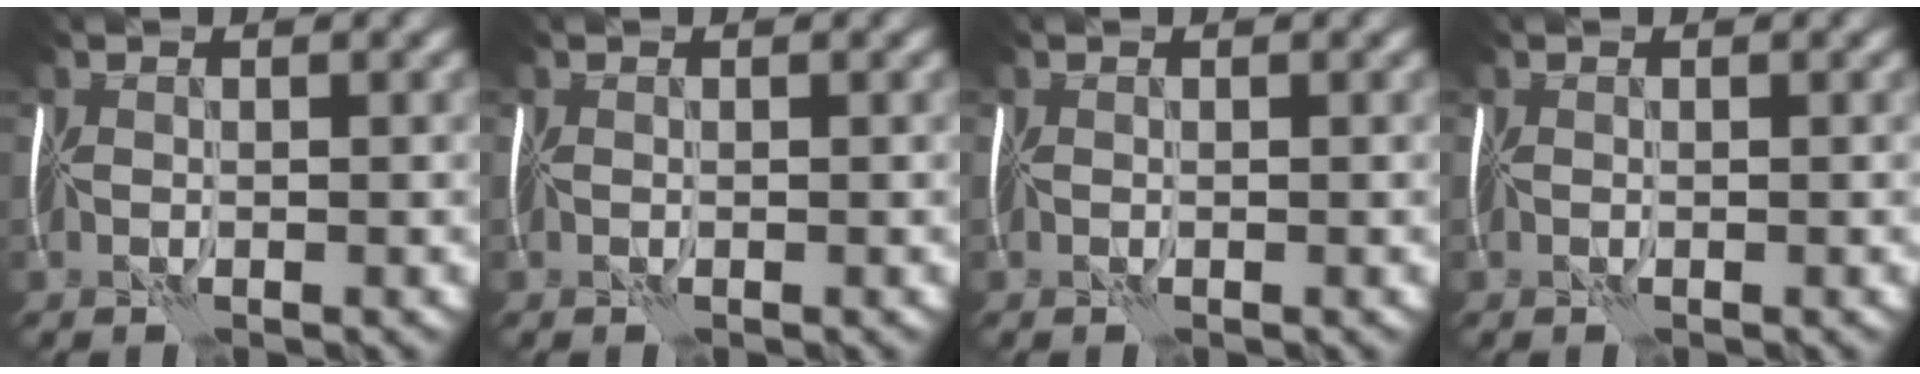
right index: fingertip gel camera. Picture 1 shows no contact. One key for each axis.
{"total": 0.0}
{"total": 0.0}
{"total": 0.0}